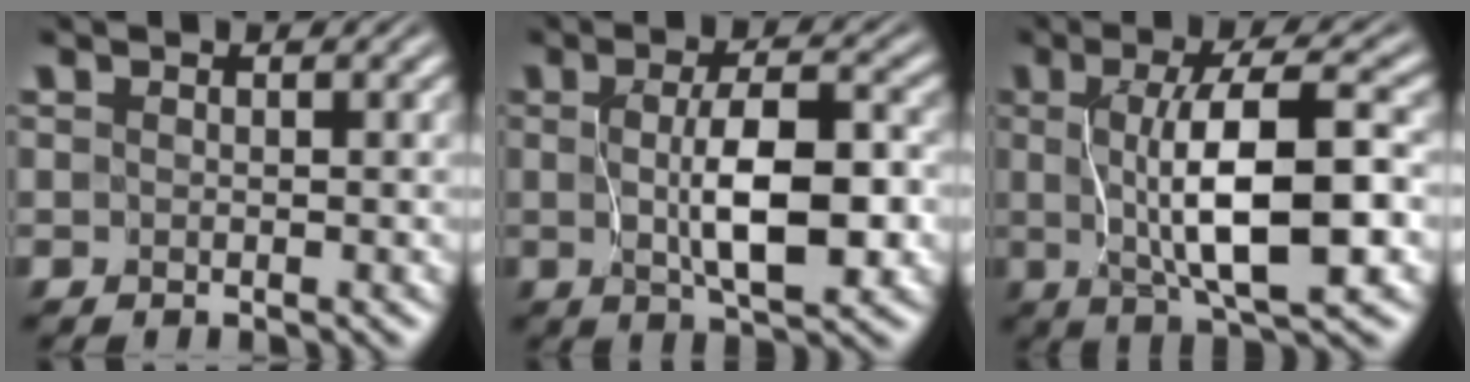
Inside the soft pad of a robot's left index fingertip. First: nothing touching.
{"total": 6.4, "force": [-0.4, 2.2, 6.0], "torque": [-0.099, -0.003, -0.003]}
{"total": 8.9, "force": [-0.1, 2.4, 8.6], "torque": [-0.132, 0.003, -0.001]}